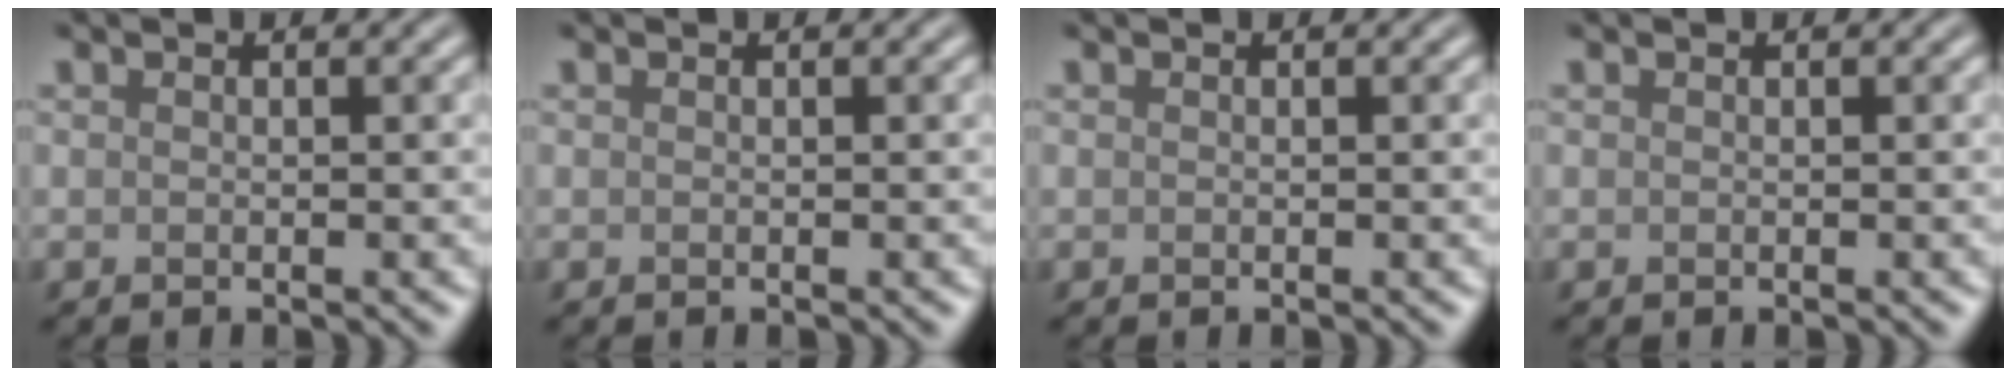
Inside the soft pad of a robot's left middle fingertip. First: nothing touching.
{"total": 0.0}
{"total": 0.0}
{"total": 0.0}